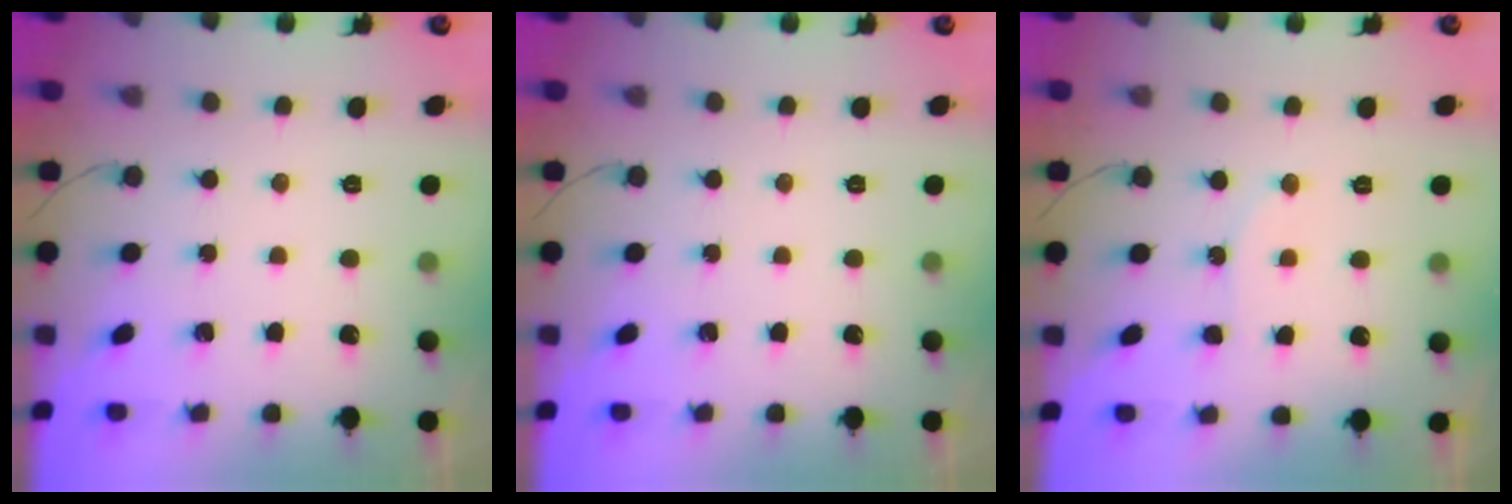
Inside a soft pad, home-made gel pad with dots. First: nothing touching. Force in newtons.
{"total": 0.0}
{"total": 6.5, "press": 6.2, "slide": 1.9}